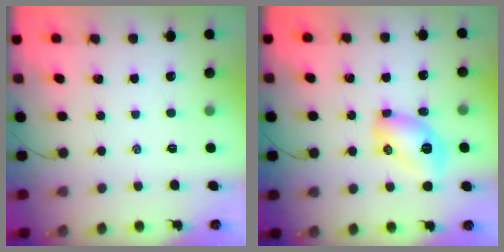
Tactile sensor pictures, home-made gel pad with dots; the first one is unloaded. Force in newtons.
{"total": 9.9, "press": 9.8, "slide": 0.9}